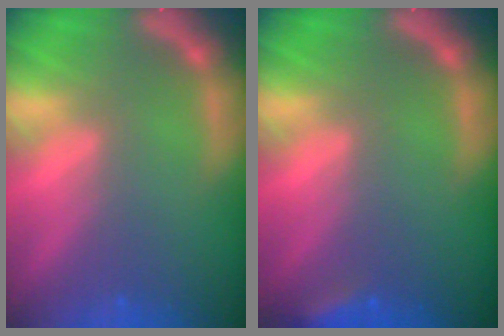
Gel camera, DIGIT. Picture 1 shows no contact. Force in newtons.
{"total": 2.4}